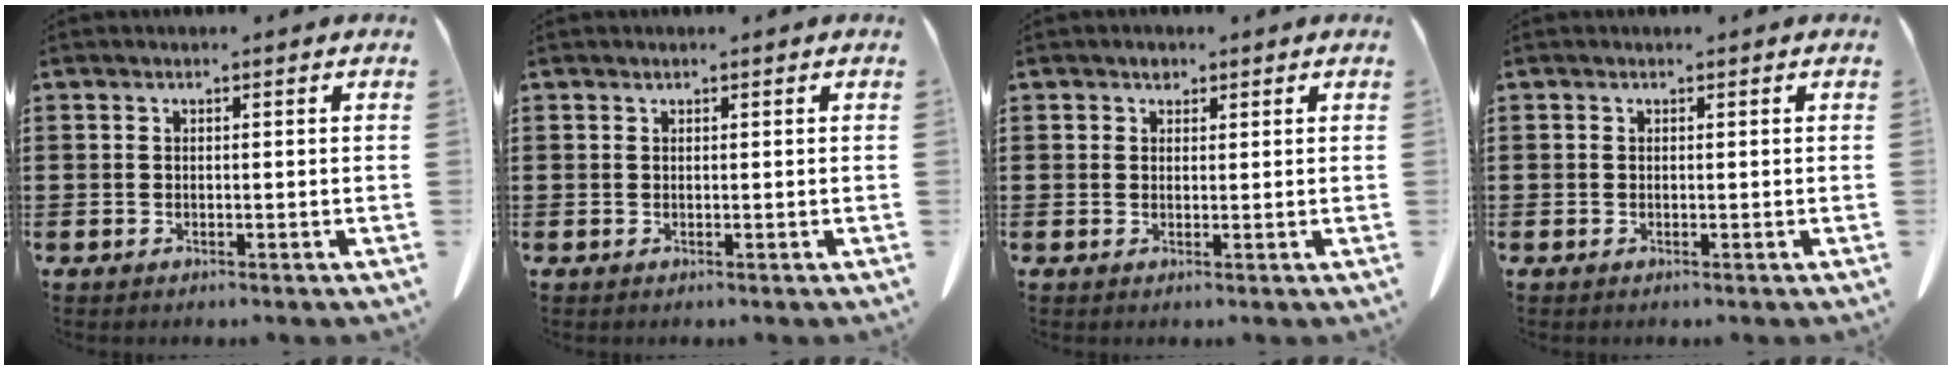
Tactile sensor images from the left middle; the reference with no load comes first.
{"total": 0.0}
{"total": 1.4, "force": [1.0, 1.0, 0.3], "torque": [-0.001, 0.001, 0.017]}
{"total": 0.0}